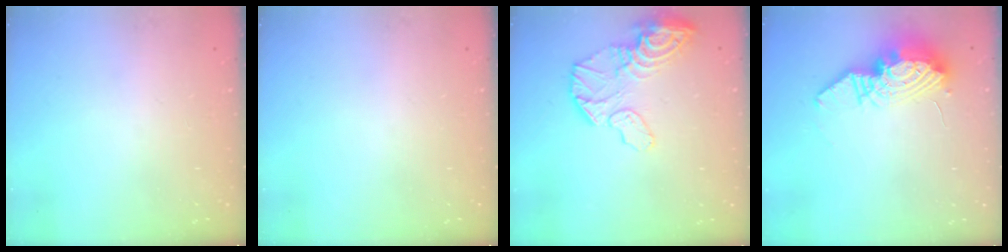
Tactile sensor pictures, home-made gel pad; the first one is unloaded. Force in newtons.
{"total": 0.0}
{"total": 14.5, "press": 14.4, "slide": 1.5}
{"total": 12.8, "press": 12.8, "slide": 1.4}